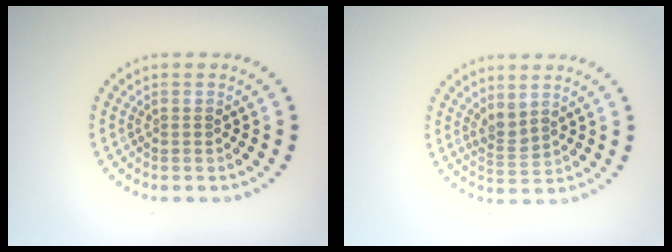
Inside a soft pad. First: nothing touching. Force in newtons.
{"total": 1.8, "press": 1.4, "slide": 1.0}